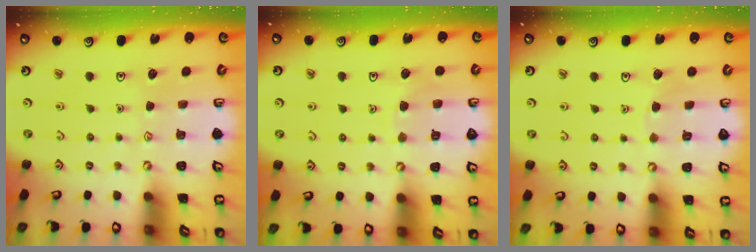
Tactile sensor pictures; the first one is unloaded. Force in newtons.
{"total": 6.1, "press": 6.1, "slide": 0.3}
{"total": 2.7, "press": 2.7, "slide": 0.1}